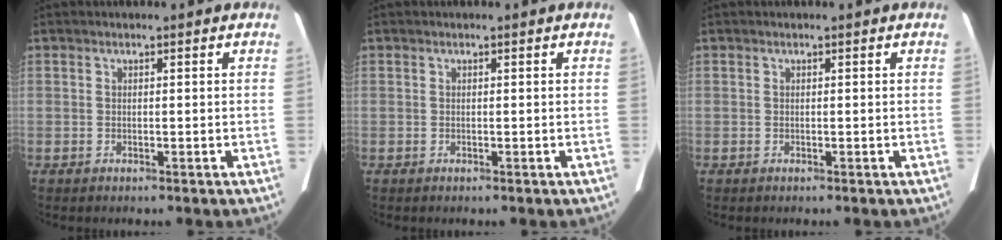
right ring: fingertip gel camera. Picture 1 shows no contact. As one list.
[{"total": 0.0}, {"total": 0.0}]